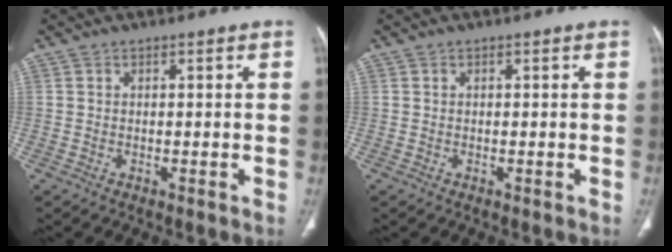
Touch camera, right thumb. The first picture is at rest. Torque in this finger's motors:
{"motor_torque": [0.09, 0.09, -0.24, 0.23, 0.00]}